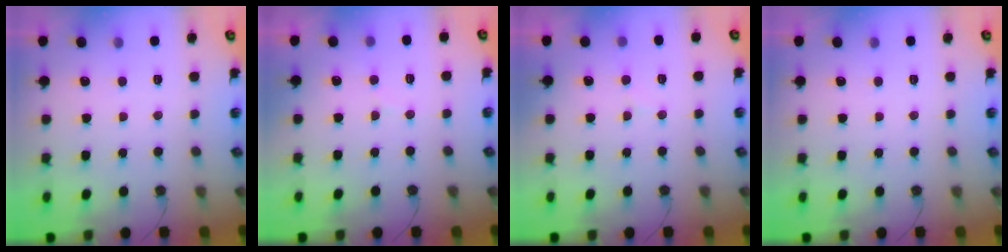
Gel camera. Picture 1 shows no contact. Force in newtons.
{"total": 2.9, "press": 2.7, "slide": 1.1}
{"total": 3.8, "press": 3.7, "slide": 0.9}
{"total": 0.0}